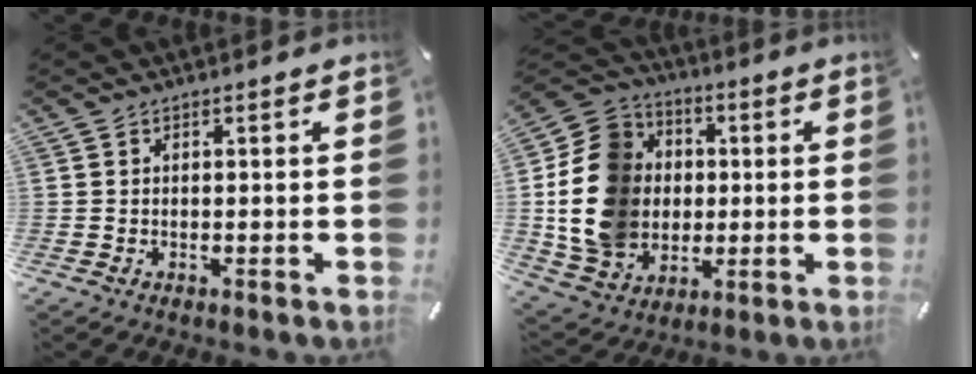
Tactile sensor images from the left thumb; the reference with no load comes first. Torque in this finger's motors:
{"motor_torque": [2.51, 2.51, 0.58, -0.06, 0.75]}